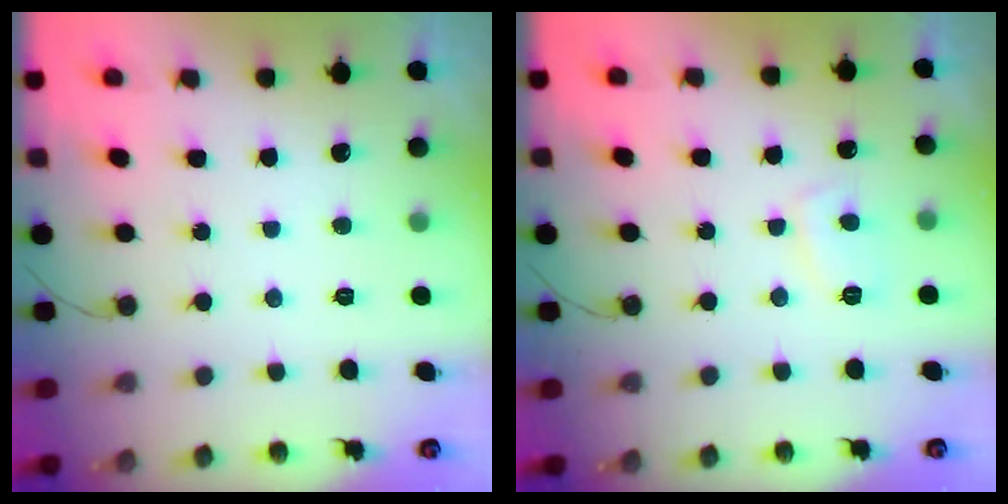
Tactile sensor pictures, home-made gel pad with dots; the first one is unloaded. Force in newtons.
{"total": 4.4, "press": 4.3, "slide": 0.6}